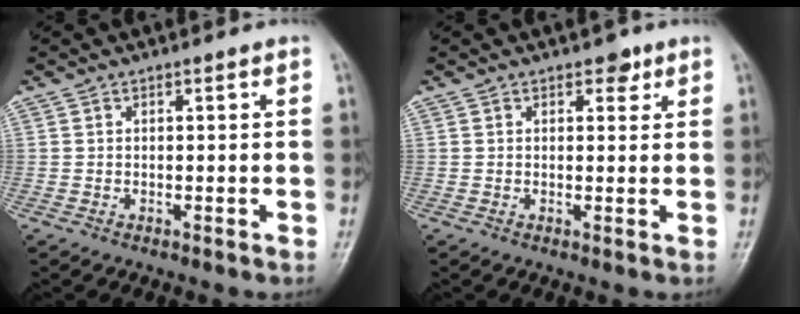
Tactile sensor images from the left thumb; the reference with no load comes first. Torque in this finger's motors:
{"motor_torque": [0.67, -0.21, 0.06, -0.20, 0.00]}